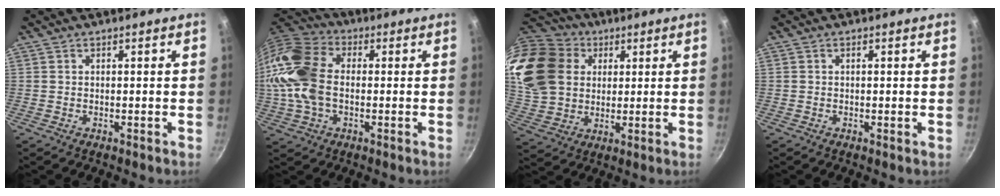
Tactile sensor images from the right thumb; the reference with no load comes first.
{"total": 15.8, "force": [-0.1, 10.7, 11.6], "torque": [-0.228, 0.020, -0.017]}
{"total": 22.4, "force": [8.0, 17.2, 12.0], "torque": [-0.241, 0.007, 0.159]}
{"total": 0.5, "force": [0.0, 0.1, 0.5], "torque": [-0.009, 0.000, 0.000]}